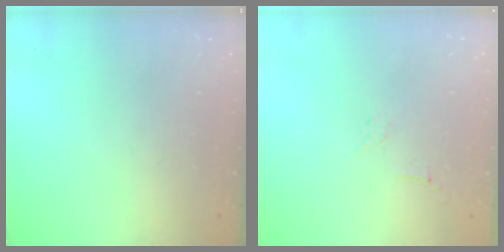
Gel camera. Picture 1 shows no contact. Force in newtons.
{"total": 2.9, "press": 2.8, "slide": 0.8}